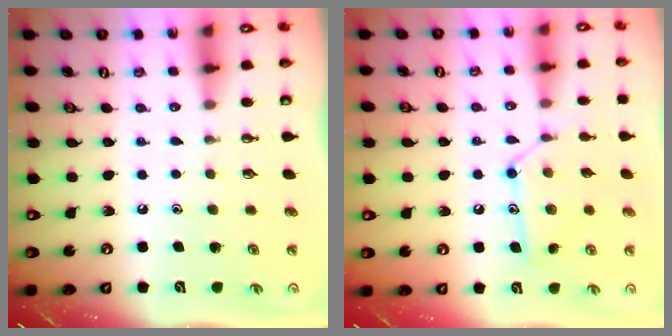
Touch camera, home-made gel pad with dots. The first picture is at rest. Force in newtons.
{"total": 12.2, "press": 12.2, "slide": 0.8}